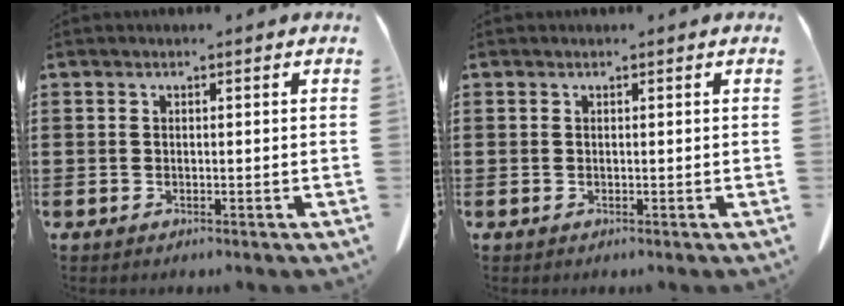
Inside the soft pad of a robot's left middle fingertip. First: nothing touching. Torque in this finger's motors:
{"motor_torque": [-0.29, 0.23, -0.05, -0.01]}